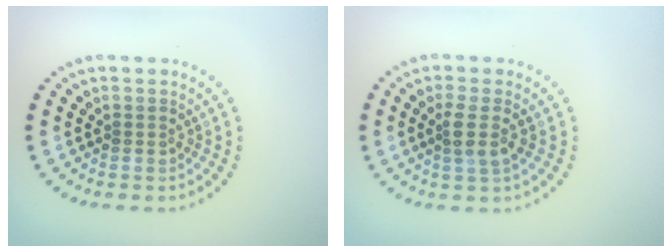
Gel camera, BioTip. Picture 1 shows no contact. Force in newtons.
{"total": 2.0, "press": 1.7, "slide": 1.1}